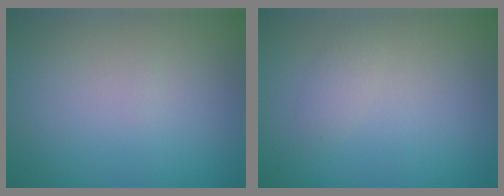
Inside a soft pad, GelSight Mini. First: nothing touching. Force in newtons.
{"total": 1.1, "press": 1.1, "slide": 0.0}